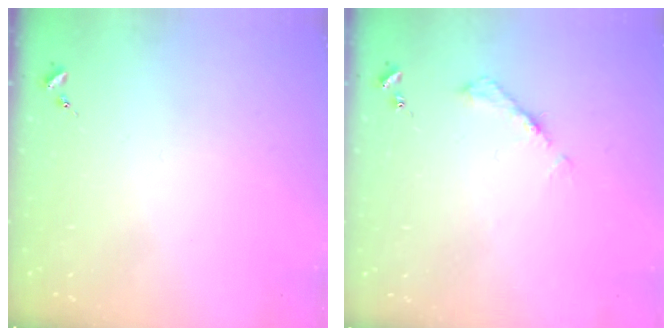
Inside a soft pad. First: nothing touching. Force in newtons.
{"total": 5.3, "press": 5.3, "slide": 0.5}